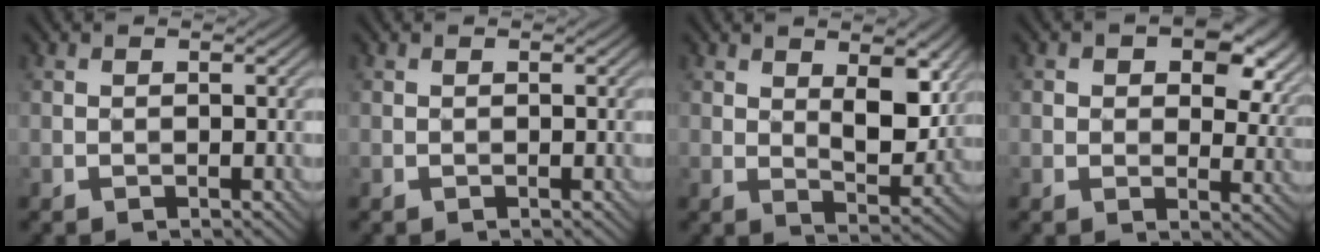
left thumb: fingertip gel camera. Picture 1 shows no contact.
{"total": 0.0}
{"total": 7.0, "force": [2.5, 3.4, 5.6], "torque": [-0.097, -0.008, 0.043]}
{"total": 9.4, "force": [3.7, 5.6, 6.6], "torque": [-0.102, -0.003, 0.060]}